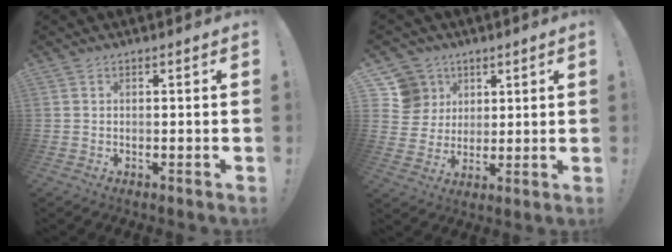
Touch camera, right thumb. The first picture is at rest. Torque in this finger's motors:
{"motor_torque": [0.27, 0.37, 0.17, -0.06, -0.01]}